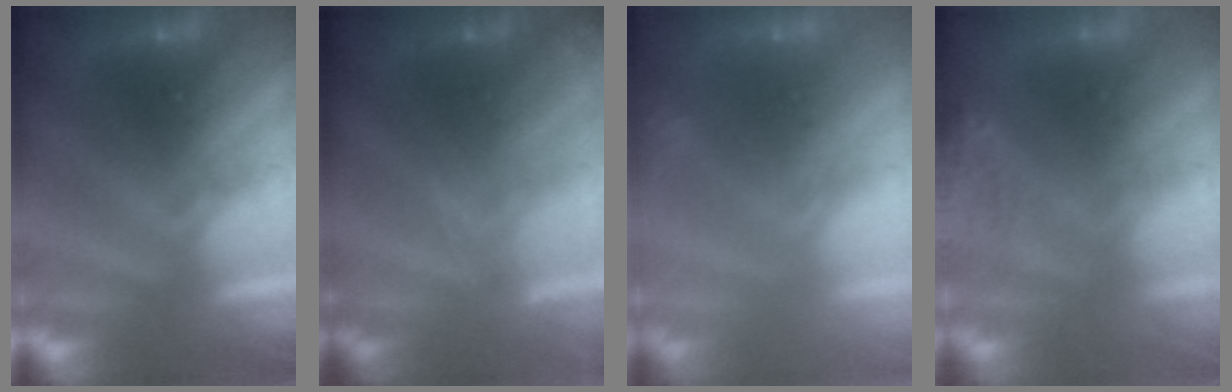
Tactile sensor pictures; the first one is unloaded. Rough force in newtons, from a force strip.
{"total": 1.7}
{"total": 2.4}
{"total": 9.0}